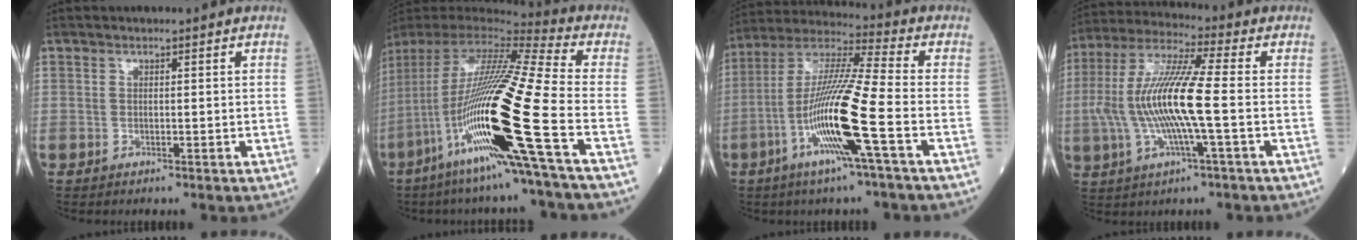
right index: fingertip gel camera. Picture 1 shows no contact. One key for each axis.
{"total": 28.4, "fx": -9.3, "fy": 0.5, "fz": 26.8, "tx": -0.524, "ty": -0.056, "tz": -0.185}
{"total": 16.7, "fx": -5.6, "fy": 0.0, "fz": 15.8, "tx": -0.326, "ty": -0.013, "tz": -0.114}
{"total": 15.0, "fx": -1.8, "fy": 1.6, "fz": 14.8, "tx": -0.318, "ty": 0.003, "tz": -0.037}